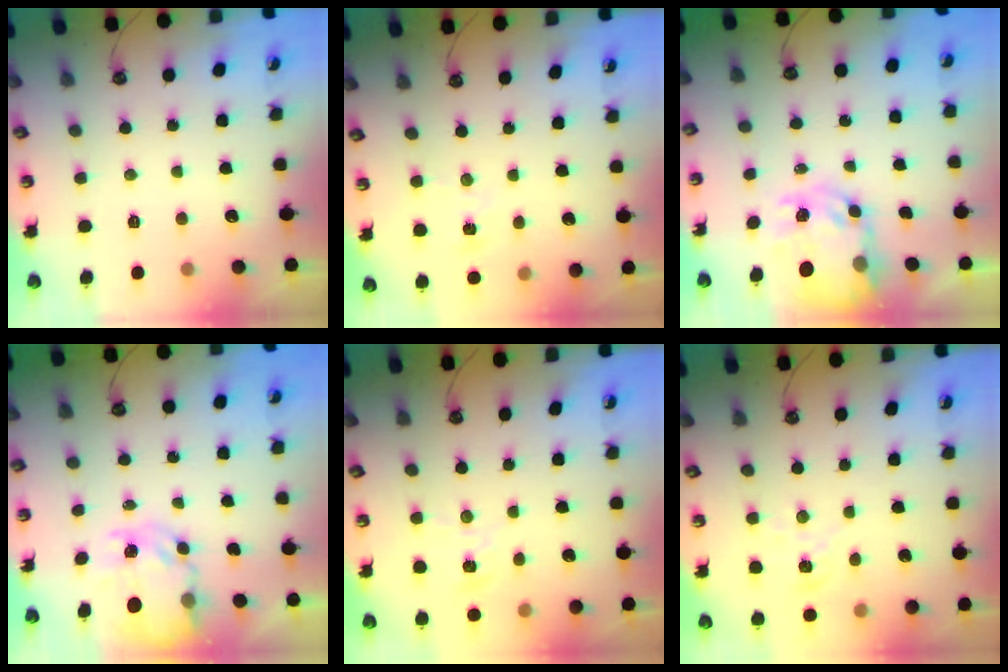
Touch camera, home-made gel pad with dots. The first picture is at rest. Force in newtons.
{"total": 3.2, "press": 3.2, "slide": 0.4}
{"total": 9.7, "press": 9.6, "slide": 0.9}
{"total": 7.6, "press": 7.6, "slide": 0.6}
{"total": 2.5, "press": 2.5, "slide": 0.2}
{"total": 1.6, "press": 1.6, "slide": 0.2}